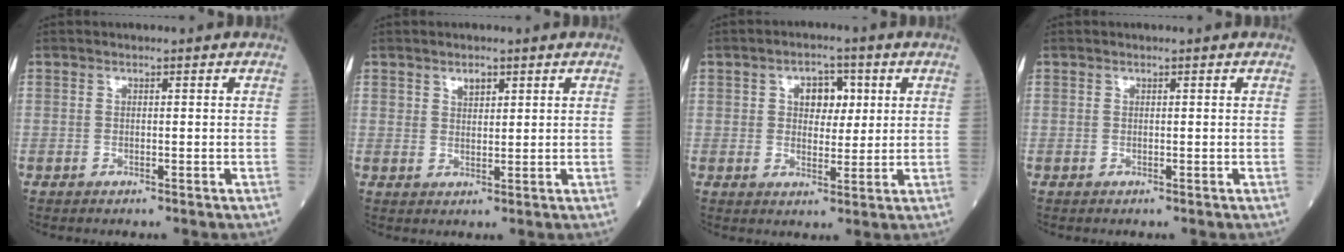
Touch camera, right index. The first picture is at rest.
{"total": 2.2, "force": [1.4, 1.2, 1.2], "torque": [-0.020, -0.001, 0.026]}
{"total": 5.2, "force": [1.6, 3.3, 3.7], "torque": [-0.052, 0.013, 0.025]}
{"total": 0.0}